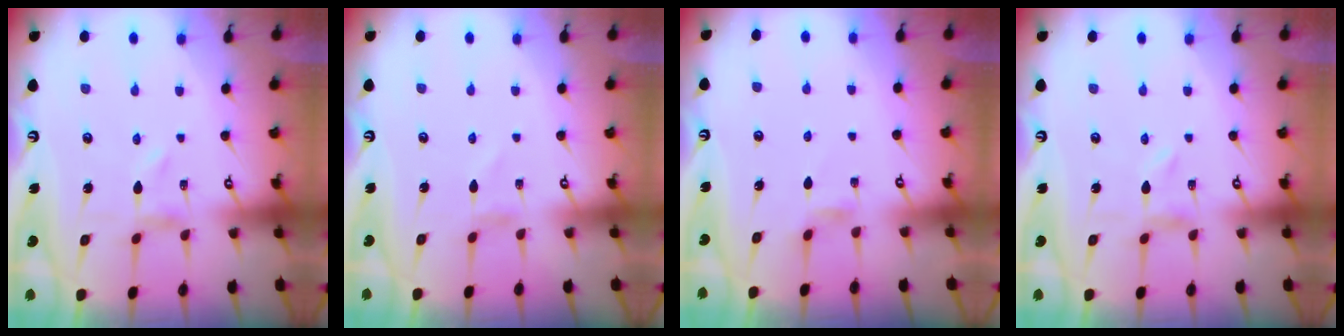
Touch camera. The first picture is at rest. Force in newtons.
{"total": 0.7, "press": 0.6, "slide": 0.3}
{"total": 2.3, "press": 2.3, "slide": 0.4}
{"total": 0.0}